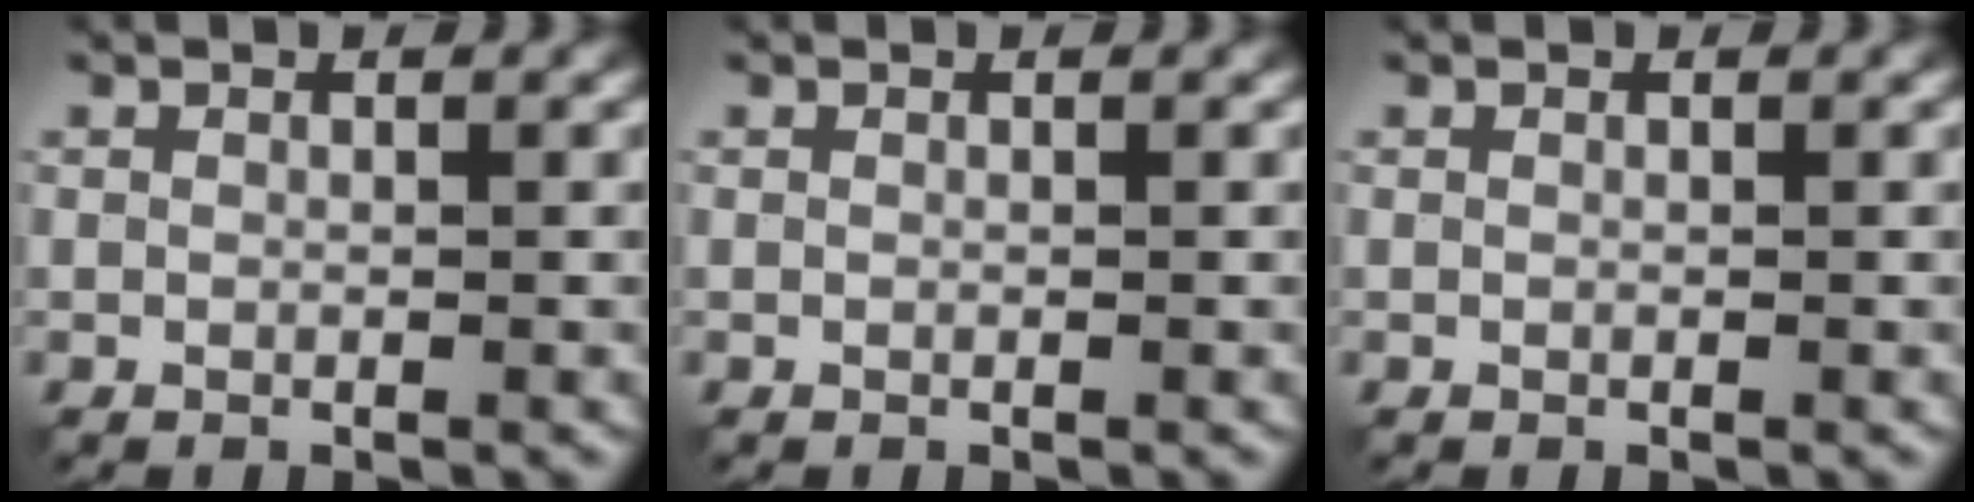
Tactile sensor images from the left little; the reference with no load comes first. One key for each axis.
{"total": 0.0}
{"total": 0.0}